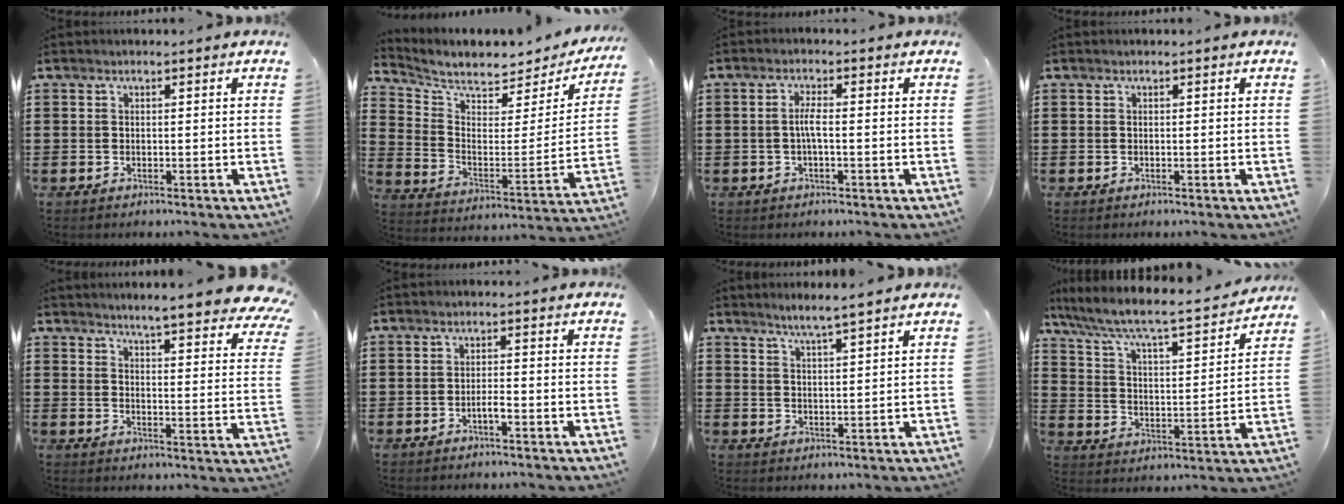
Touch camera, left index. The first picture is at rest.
{"total": 5.3, "force": [4.8, 1.2, 1.8], "torque": [-0.064, -0.044, 0.079]}
{"total": 2.6, "force": [-0.4, 0.4, 2.5], "torque": [-0.055, -0.002, -0.010]}
{"total": 0.0}
{"total": 5.7, "force": [5.2, -0.5, 2.3], "torque": [-0.058, -0.035, 0.088]}
{"total": 1.8, "force": [-1.0, 0.3, 1.5], "torque": [-0.028, 0.000, -0.017]}
{"total": 3.5, "force": [3.2, -0.5, 1.4], "torque": [-0.036, -0.006, 0.057]}
{"total": 5.9, "force": [5.0, 0.3, 3.0], "torque": [-0.082, -0.040, 0.074]}